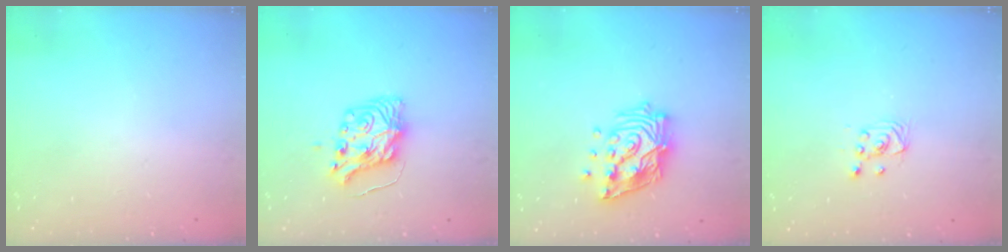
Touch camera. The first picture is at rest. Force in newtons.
{"total": 8.4, "press": 8.3, "slide": 0.5}
{"total": 17.9, "press": 17.8, "slide": 2.1}
{"total": 2.5, "press": 2.2, "slide": 1.1}